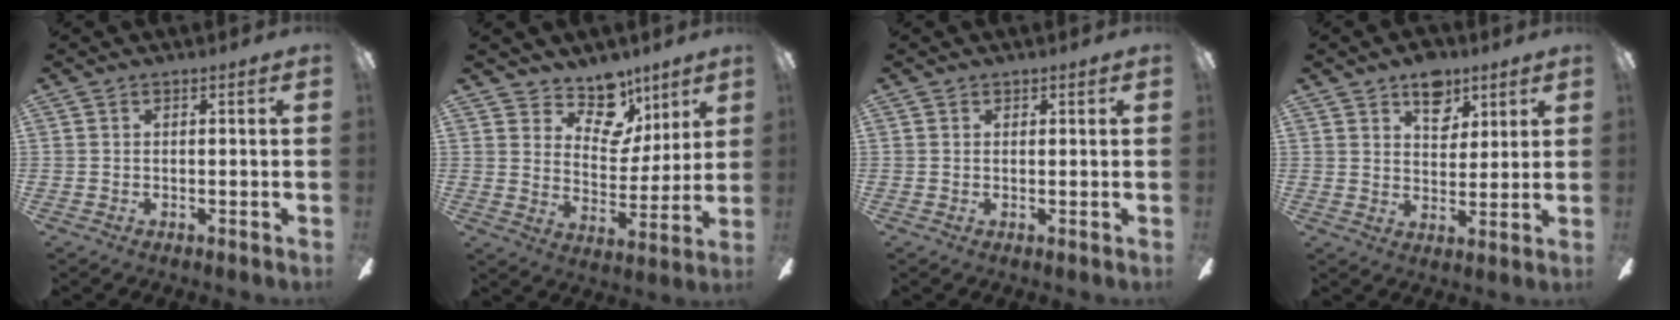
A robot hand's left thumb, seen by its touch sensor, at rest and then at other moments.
{"total": 12.2, "force": [8.9, 7.0, 4.4], "torque": [-0.078, -0.064, 0.169]}
{"total": 0.8, "force": [0.6, 0.5, 0.0], "torque": [0.008, -0.002, 0.010]}
{"total": 8.6, "force": [5.2, 5.5, 4.1], "torque": [-0.039, -0.019, 0.089]}